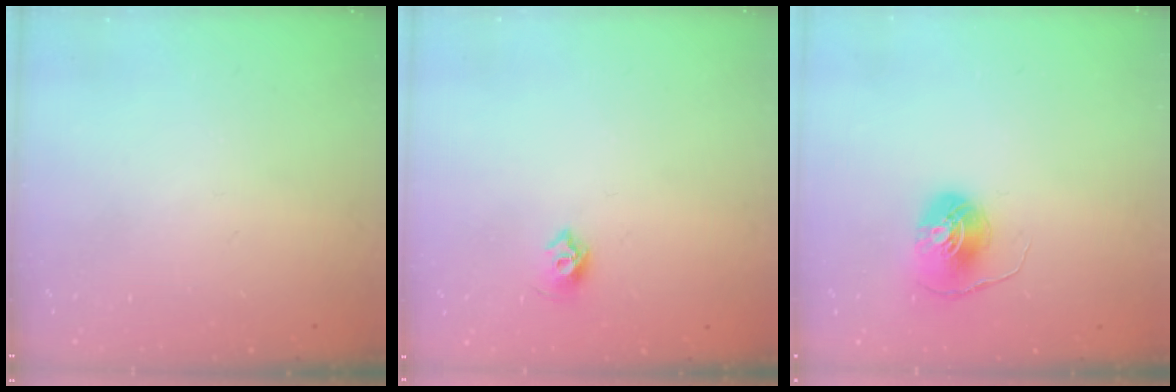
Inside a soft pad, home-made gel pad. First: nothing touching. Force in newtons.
{"total": 5.5, "press": 5.3, "slide": 1.2}
{"total": 7.8, "press": 7.8, "slide": 0.3}